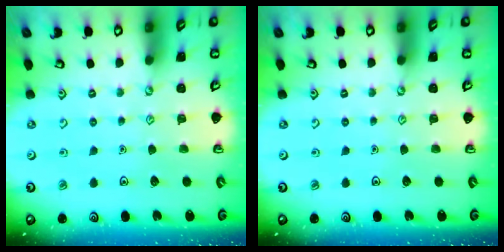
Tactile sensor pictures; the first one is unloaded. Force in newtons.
{"total": 0.0}